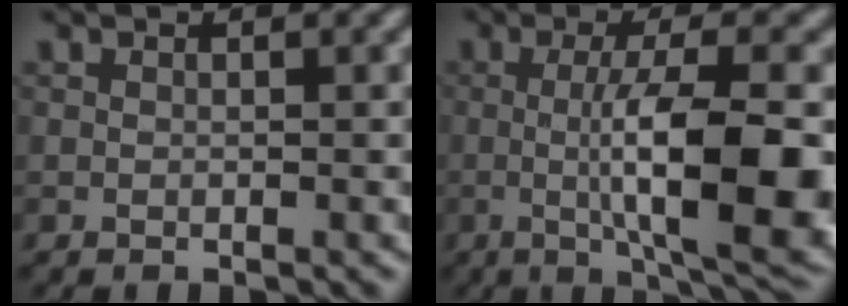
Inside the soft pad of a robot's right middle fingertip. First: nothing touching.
{"total": 10.5, "force": [-1.5, 2.5, 10.1], "torque": [-0.152, -0.007, -0.022]}